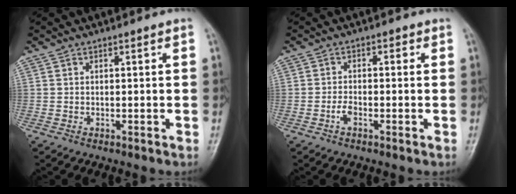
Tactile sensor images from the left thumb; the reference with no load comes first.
{"total": 2.4, "force": [-1.0, 1.4, 1.7], "torque": [-0.025, 0.010, -0.024]}